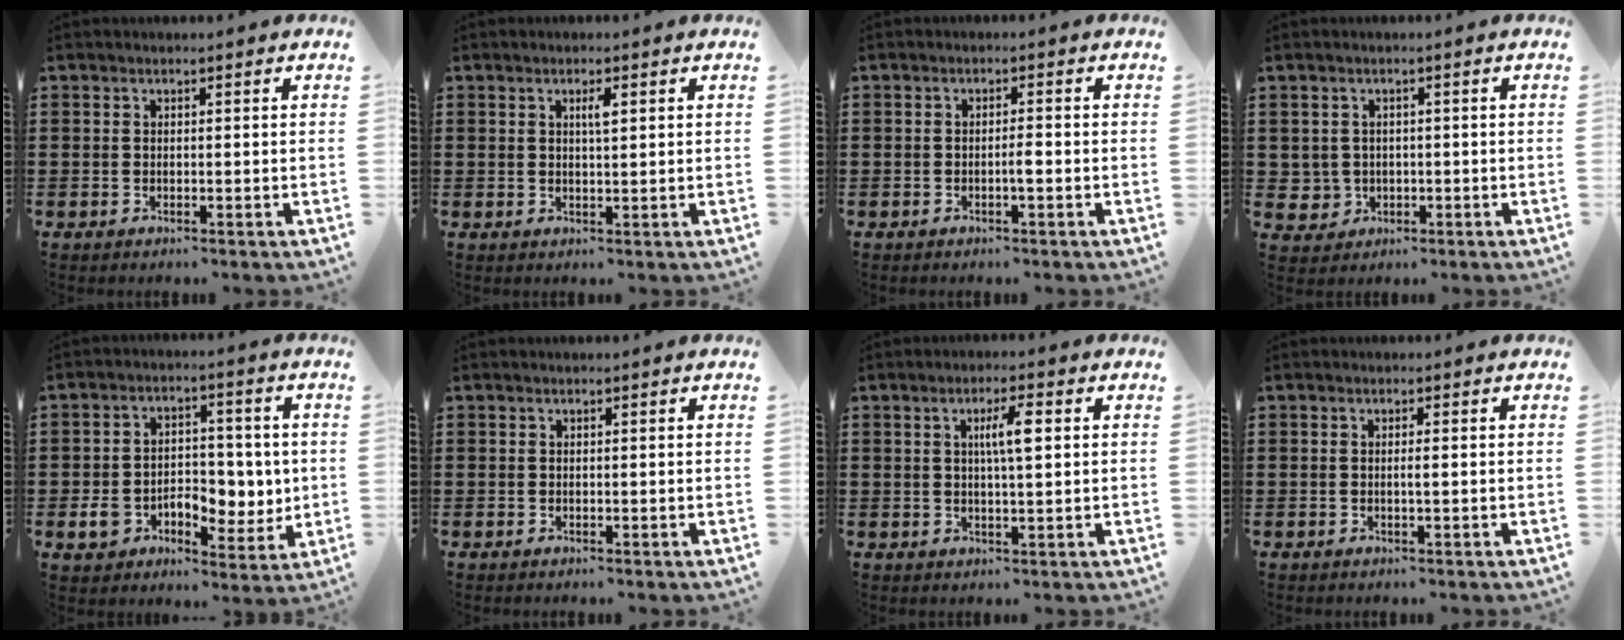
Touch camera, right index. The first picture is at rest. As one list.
[{"total": 2.0, "force": [0.7, 0.5, 1.8], "torque": [-0.036, 0.004, 0.009]}, {"total": 1.8, "force": [-0.5, 0.2, 1.7], "torque": [-0.031, 0.000, -0.010]}, {"total": 2.3, "force": [0.0, 2.3, 0.1], "torque": [-0.016, 0.007, -0.003]}, {"total": 7.4, "force": [-1.0, 6.0, 4.1], "torque": [-0.081, 0.015, -0.014]}, {"total": 0.0}, {"total": 4.6, "force": [1.0, 0.9, 4.3], "torque": [-0.079, 0.006, 0.011]}, {"total": 0.9, "force": [-0.1, 0.0, 0.9], "torque": [-0.018, -0.004, -0.001]}]